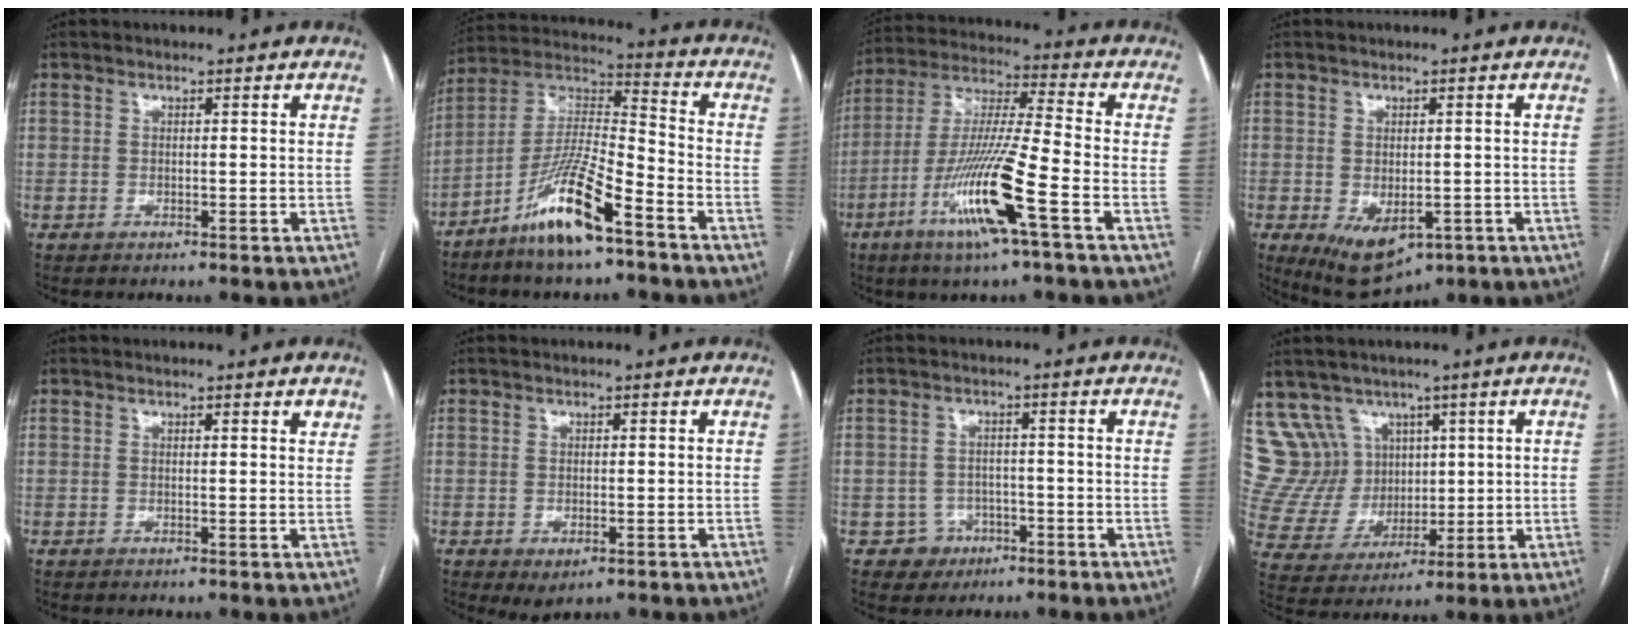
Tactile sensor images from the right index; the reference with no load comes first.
{"total": 13.8, "force": [-8.5, 1.5, 10.7], "torque": [-0.215, -0.010, -0.164]}
{"total": 15.4, "force": [-6.7, -0.2, 13.9], "torque": [-0.282, -0.017, -0.128]}
{"total": 8.4, "force": [-3.7, 4.5, 6.1], "torque": [-0.095, -0.017, -0.043]}
{"total": 1.4, "force": [1.0, 0.2, 1.0], "torque": [-0.014, -0.002, 0.009]}
{"total": 2.6, "force": [-1.1, 1.3, 1.9], "torque": [-0.028, -0.005, -0.005]}
{"total": 4.0, "force": [-1.9, 3.5, -0.2], "torque": [0.014, 0.016, -0.024]}
{"total": 11.0, "force": [6.2, 9.0, 1.7], "torque": [-0.054, 0.053, 0.141]}